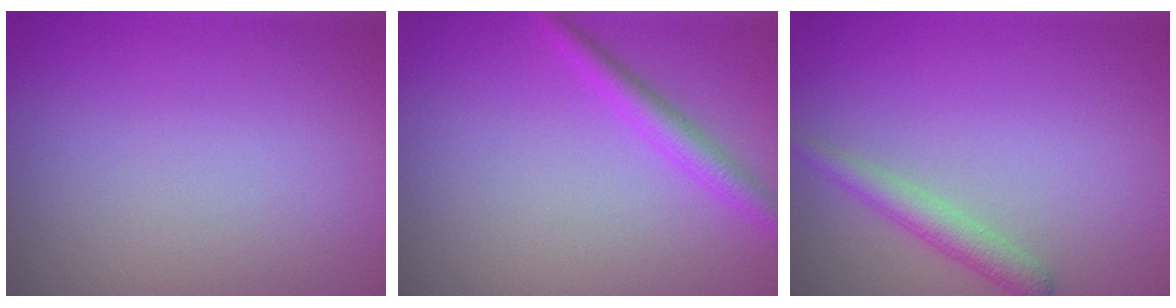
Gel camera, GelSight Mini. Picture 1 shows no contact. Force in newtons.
{"total": 2.3, "press": 2.3, "slide": 0.1}
{"total": 2.2, "press": 2.2, "slide": 0.1}